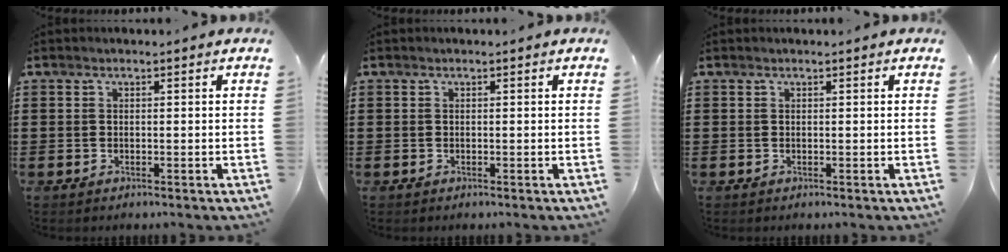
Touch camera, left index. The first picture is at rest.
{"total": 0.0}
{"total": 0.0}